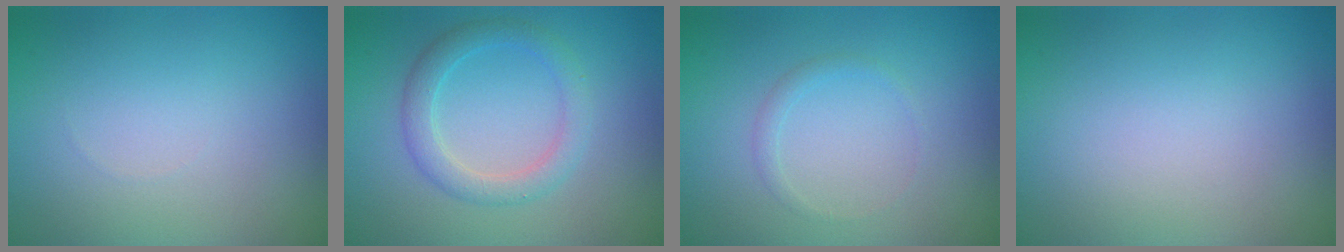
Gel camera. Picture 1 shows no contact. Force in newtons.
{"total": 2.8, "press": 2.8, "slide": 0.1}
{"total": 0.9, "press": 0.9, "slide": 0.1}
{"total": 0.0}